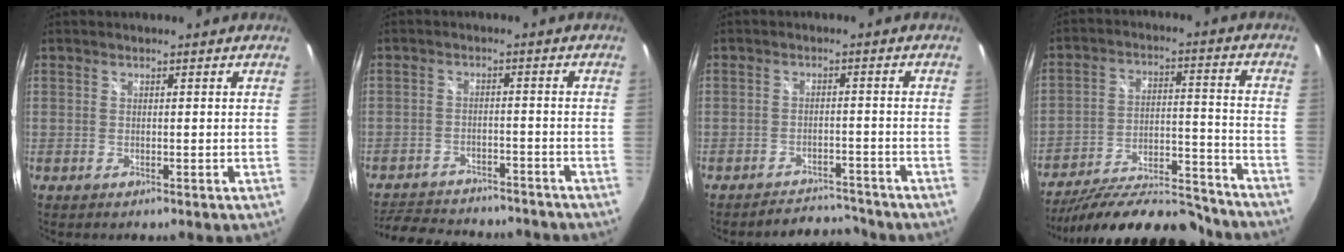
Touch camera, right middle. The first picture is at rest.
{"total": 17.6, "force": [-15.0, 6.1, 6.9], "torque": [-0.150, -0.003, -0.205]}
{"total": 6.2, "force": [-6.1, 1.4, 0.4], "torque": [-0.018, 0.008, -0.085]}
{"total": 22.9, "force": [-20.0, 5.9, 9.4], "torque": [-0.165, -0.007, -0.276]}